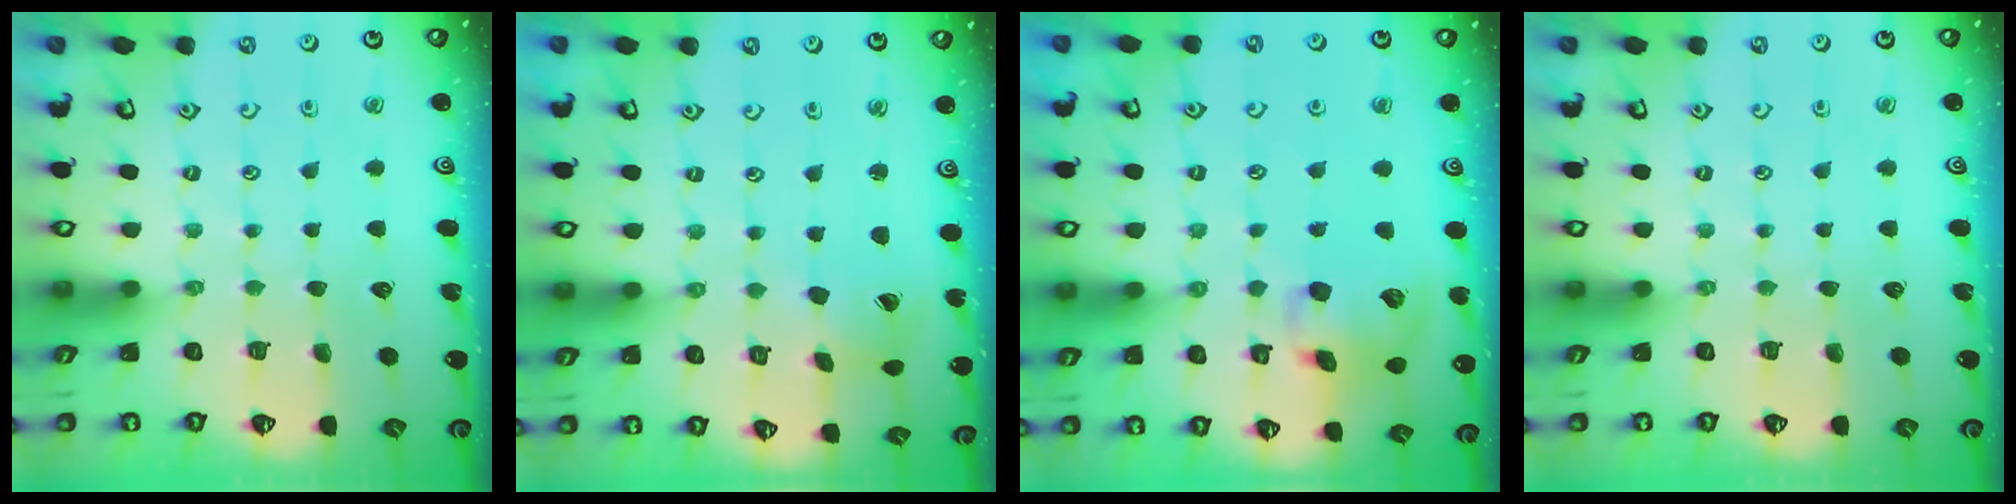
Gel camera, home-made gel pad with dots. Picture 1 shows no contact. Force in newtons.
{"total": 4.3, "press": 4.2, "slide": 0.5}
{"total": 11.1, "press": 10.9, "slide": 1.9}
{"total": 0.0}